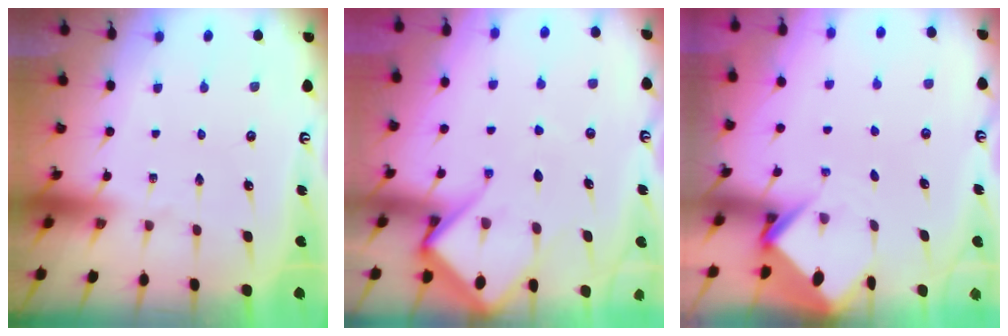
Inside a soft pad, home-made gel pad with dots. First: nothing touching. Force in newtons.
{"total": 12.1, "press": 12.0, "slide": 1.2}
{"total": 3.8, "press": 3.8, "slide": 0.2}